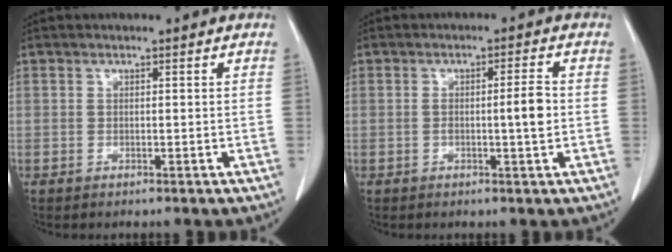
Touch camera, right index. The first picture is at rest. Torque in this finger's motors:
{"motor_torque": [0.58, 0.00, 0.11, 0.05]}